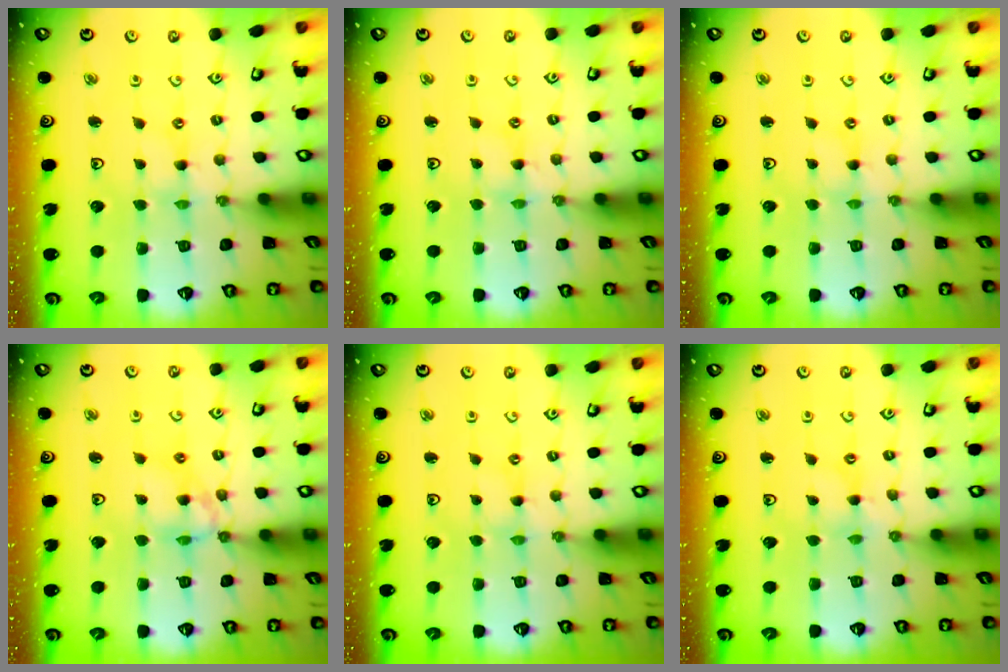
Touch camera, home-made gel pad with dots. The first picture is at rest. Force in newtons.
{"total": 1.5, "press": 1.4, "slide": 0.3}
{"total": 0.0}
{"total": 8.0, "press": 8.0, "slide": 0.8}
{"total": 0.0}
{"total": 0.0}